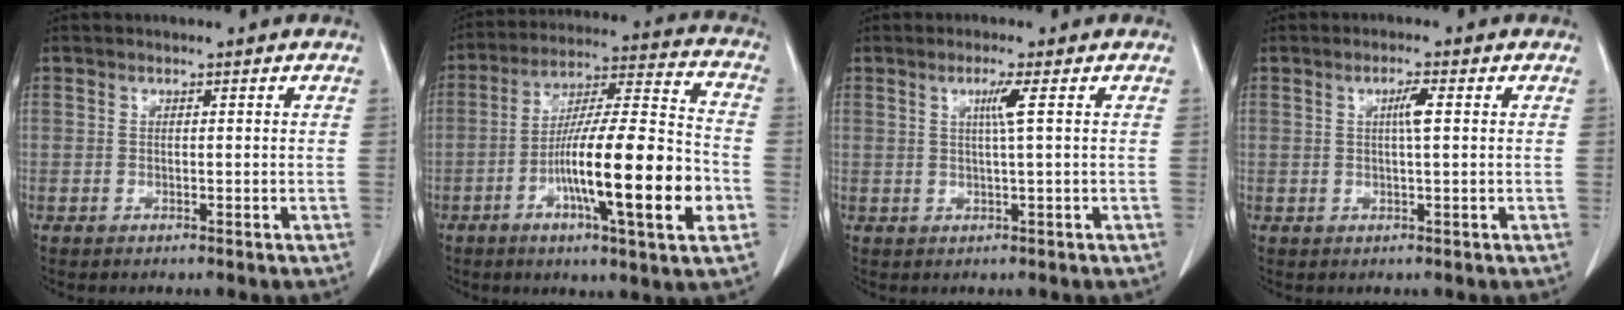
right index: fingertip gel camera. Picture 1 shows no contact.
{"total": 19.7, "force": [-5.8, 1.3, 18.8], "torque": [-0.305, -0.006, -0.093]}
{"total": 2.6, "force": [0.8, -0.6, 2.4], "torque": [-0.047, -0.001, 0.015]}
{"total": 2.5, "force": [0.5, 0.1, 2.5], "torque": [-0.044, 0.002, 0.009]}